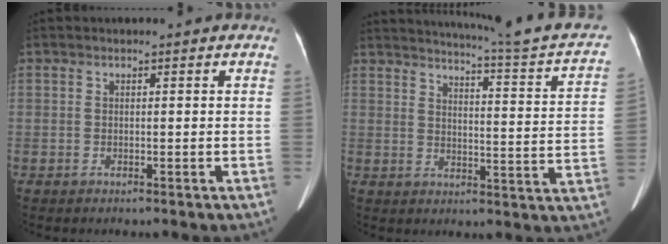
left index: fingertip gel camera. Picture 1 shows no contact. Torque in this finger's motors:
{"motor_torque": [0.11, -0.20, -0.02, 0.04]}